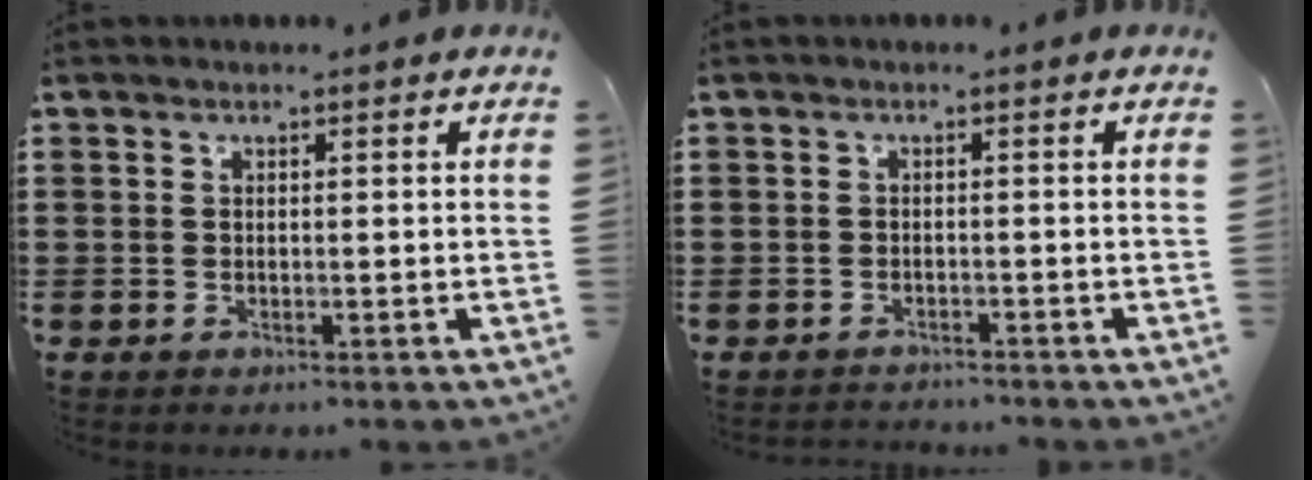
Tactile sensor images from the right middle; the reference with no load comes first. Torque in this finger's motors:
{"motor_torque": [-1.43, 0.51, -0.81, -0.19]}